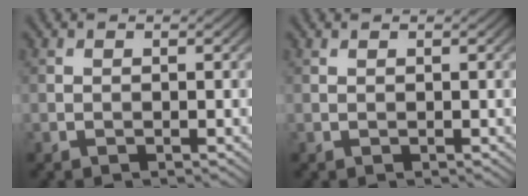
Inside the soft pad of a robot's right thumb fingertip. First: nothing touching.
{"total": 0.0}